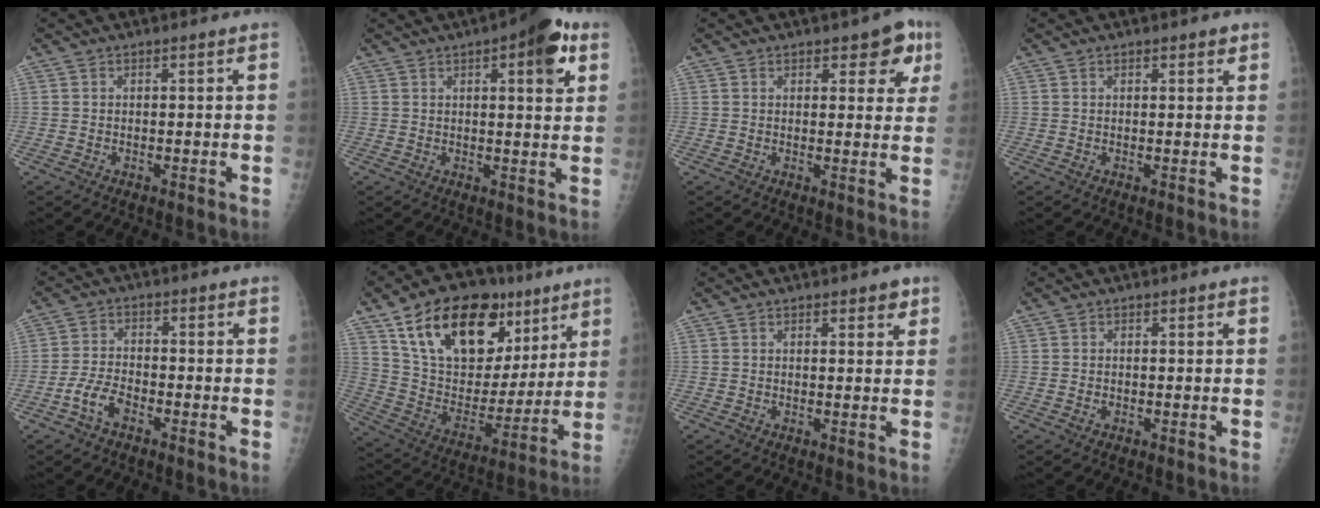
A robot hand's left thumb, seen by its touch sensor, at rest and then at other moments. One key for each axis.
{"total": 9.4, "fx": 4.1, "fy": 2.9, "fz": 7.9, "tx": -0.088, "ty": -0.009, "tz": 0.047}
{"total": 6.5, "fx": 3.2, "fy": 3.1, "fz": 4.7, "tx": -0.021, "ty": -0.011, "tz": 0.032}
{"total": 1.5, "fx": 1.0, "fy": 0.7, "fz": 1.0, "tx": -0.005, "ty": -0.003, "tz": 0.010}
{"total": 4.9, "fx": -2.7, "fy": 2.6, "fz": 3.1, "tx": -0.062, "ty": 0.018, "tz": -0.055}
{"total": 25.6, "fx": 13.7, "fy": 15.0, "fz": 15.6, "tx": -0.218, "ty": -0.022, "tz": 0.242}
{"total": 2.5, "fx": 1.6, "fy": 1.0, "fz": 1.7, "tx": -0.008, "ty": -0.007, "tz": 0.018}
{"total": 0.7, "fx": -0.1, "fy": 0.6, "fz": 0.4, "tx": -0.004, "ty": 0.001, "tz": -0.002}